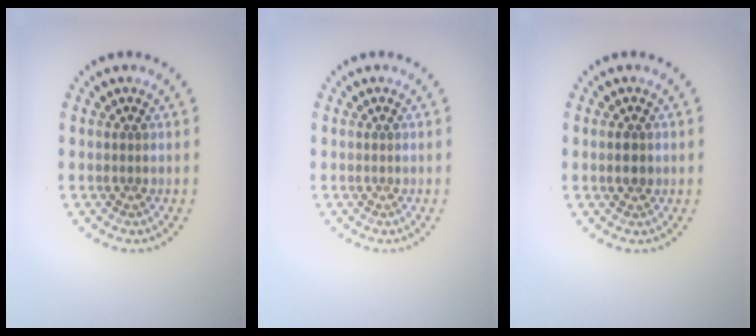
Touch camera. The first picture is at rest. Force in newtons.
{"total": 0.0}
{"total": 1.7, "press": 1.7, "slide": 0.1}